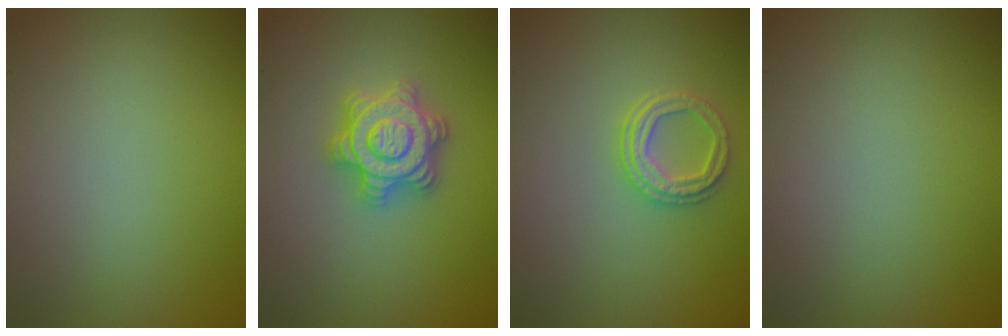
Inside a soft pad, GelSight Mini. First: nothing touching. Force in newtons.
{"total": 4.8, "press": 4.8, "slide": 0.6}
{"total": 2.7, "press": 2.4, "slide": 1.2}
{"total": 0.0}